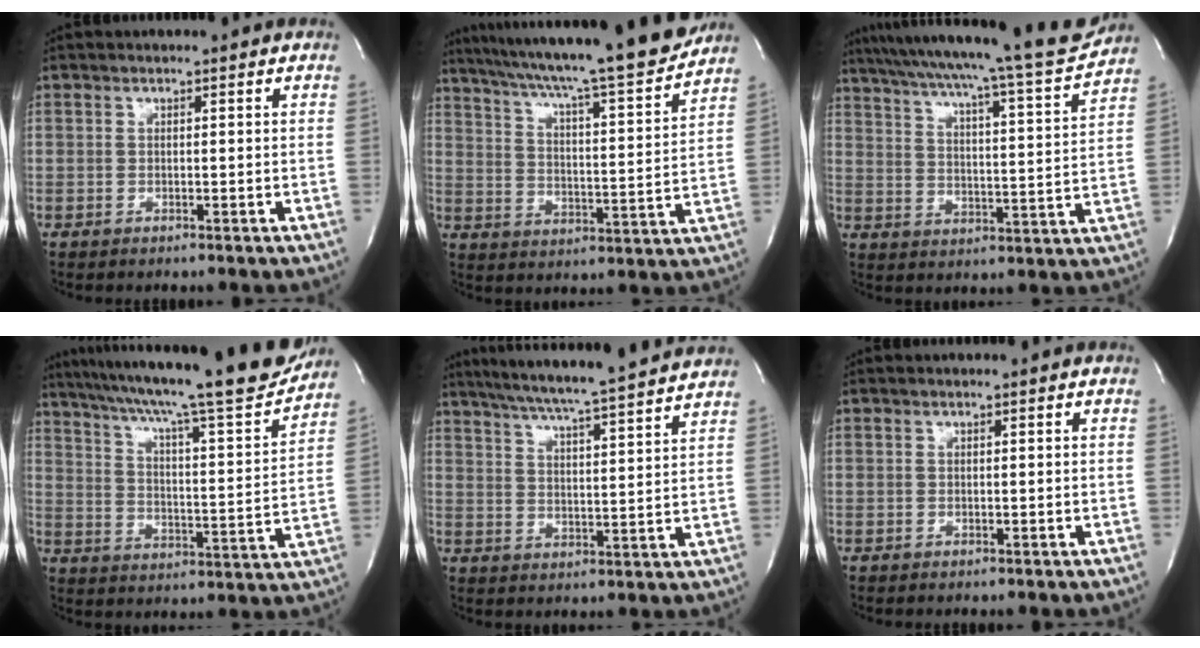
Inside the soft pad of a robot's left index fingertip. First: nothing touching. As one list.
[{"total": 22.8, "force": [20.0, 0.1, 10.9], "torque": [-0.185, -0.027, 0.286]}, {"total": 23.3, "force": [20.9, 0.1, 10.3], "torque": [-0.173, -0.038, 0.287]}, {"total": 24.9, "force": [21.3, 1.5, 12.9], "torque": [-0.219, -0.024, 0.296]}, {"total": 19.3, "force": [17.3, -0.6, 8.6], "torque": [-0.149, -0.006, 0.238]}, {"total": 0.0}]